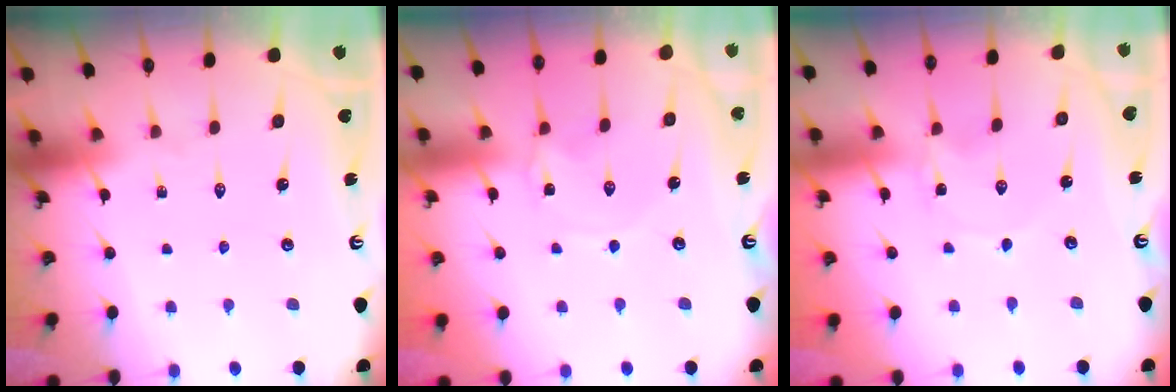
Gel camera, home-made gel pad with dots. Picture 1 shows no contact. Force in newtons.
{"total": 2.0, "press": 2.0, "slide": 0.2}
{"total": 0.0}